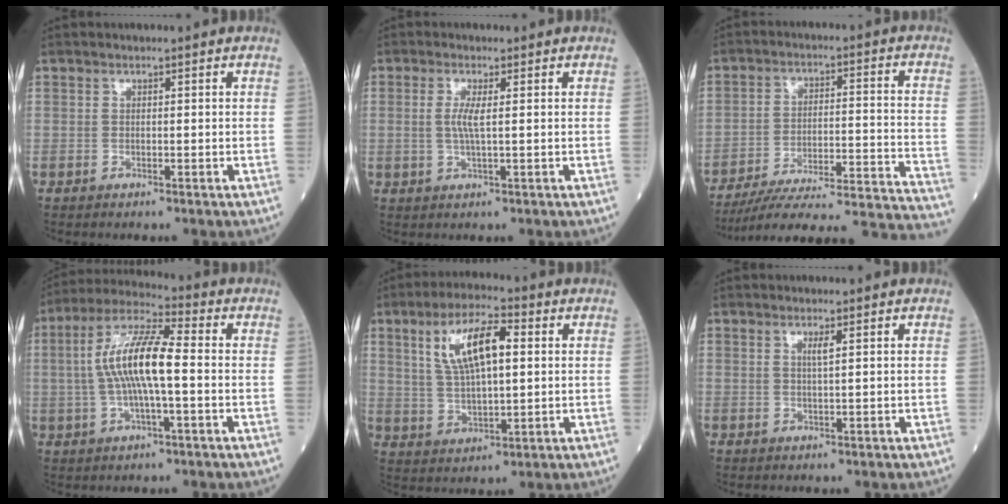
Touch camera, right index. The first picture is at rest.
{"total": 3.0, "force": [0.3, 0.2, 2.9], "torque": [-0.067, -0.003, 0.006]}
{"total": 26.5, "force": [-24.5, 0.4, 10.1], "torque": [-0.080, -0.011, -0.334]}
{"total": 11.4, "force": [-0.3, 2.0, 11.2], "torque": [-0.223, 0.017, -0.010]}
{"total": 10.7, "force": [3.2, 3.1, 9.7], "torque": [-0.189, 0.014, 0.061]}
{"total": 1.3, "force": [0.5, -0.2, 1.1], "torque": [-0.025, -0.003, 0.009]}